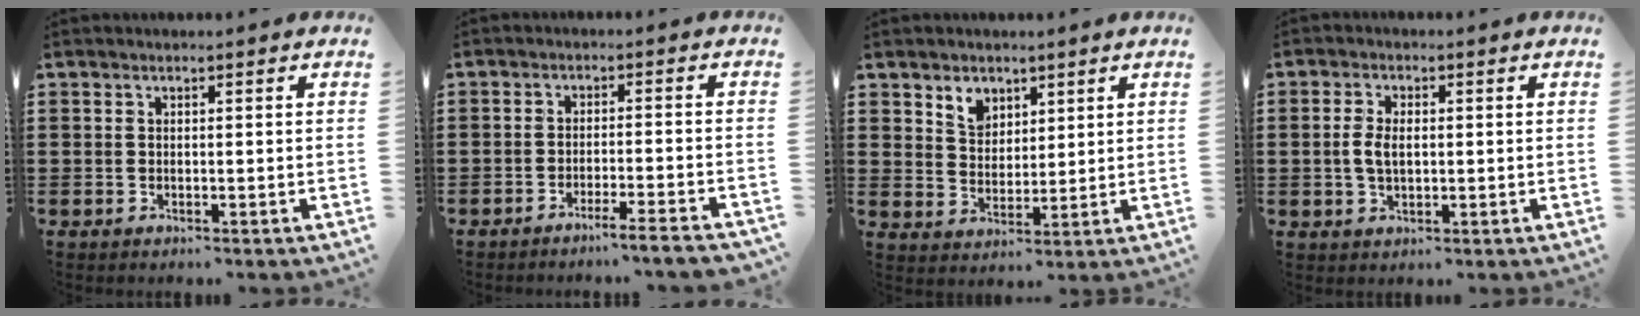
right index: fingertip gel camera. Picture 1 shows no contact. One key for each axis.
{"total": 3.6, "fx": -3.2, "fy": -0.5, "fz": 1.3, "tx": -0.020, "ty": -0.006, "tz": -0.063}
{"total": 4.2, "fx": 2.9, "fy": 3.0, "fz": 0.6, "tx": -0.028, "ty": 0.008, "tz": 0.054}
{"total": 3.5, "fx": 0.0, "fy": 1.9, "fz": 2.9, "tx": -0.072, "ty": 0.002, "tz": -0.006}